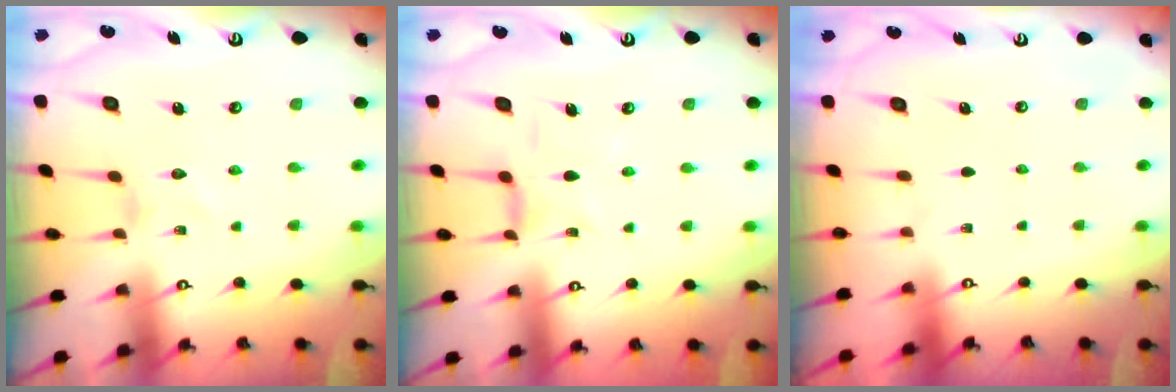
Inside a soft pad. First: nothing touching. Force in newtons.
{"total": 5.8, "press": 5.8, "slide": 0.5}
{"total": 0.0}